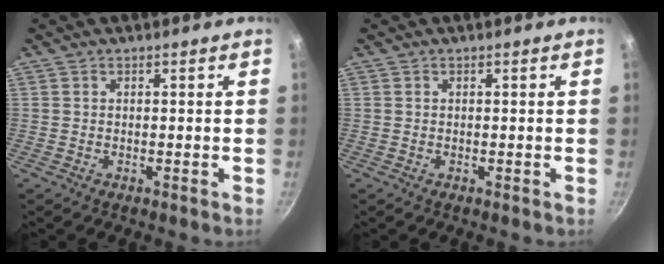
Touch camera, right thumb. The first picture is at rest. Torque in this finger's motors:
{"motor_torque": [0.12, -0.07, -0.03, 0.26, 0.04]}